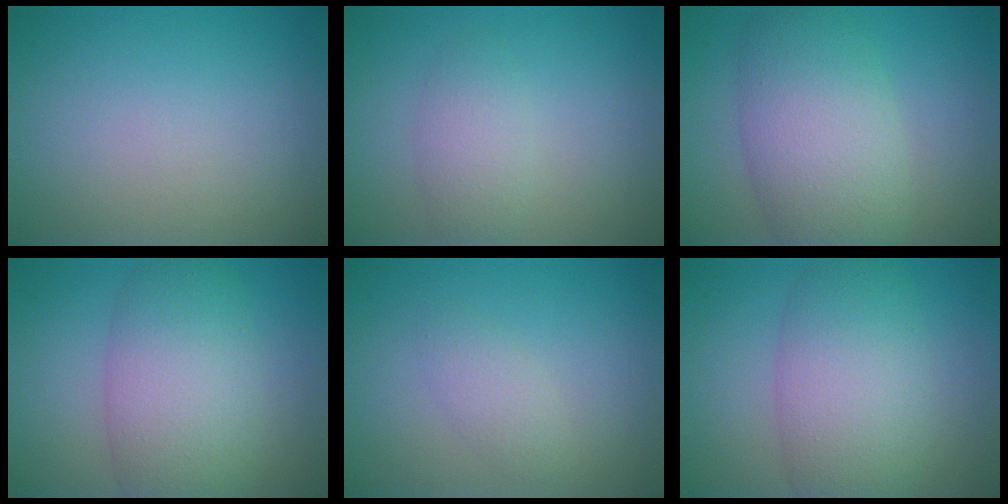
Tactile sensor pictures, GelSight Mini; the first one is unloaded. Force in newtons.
{"total": 2.3, "press": 2.3, "slide": 0.1}
{"total": 7.7, "press": 7.7, "slide": 0.2}
{"total": 7.4, "press": 7.4, "slide": 0.2}
{"total": 1.7, "press": 1.7, "slide": 0.1}
{"total": 7.1, "press": 7.1, "slide": 0.2}